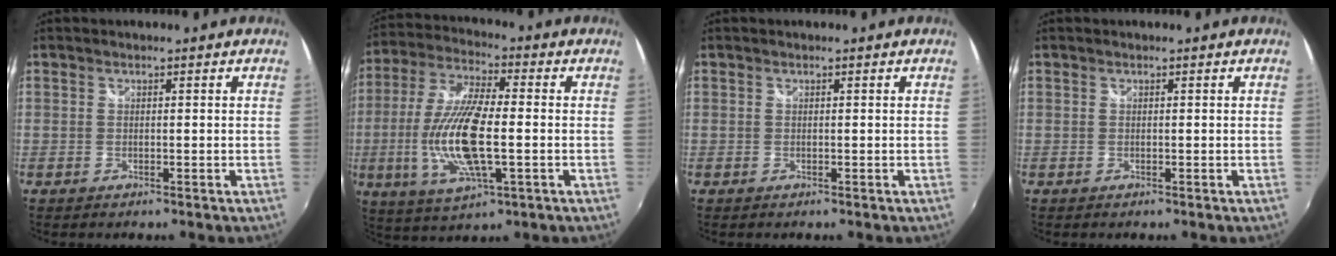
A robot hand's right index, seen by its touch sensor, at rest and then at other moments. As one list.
[{"total": 16.0, "force": [-2.5, 4.7, 15.1], "torque": [-0.310, -0.010, -0.046]}, {"total": 0.0}, {"total": 0.0}]